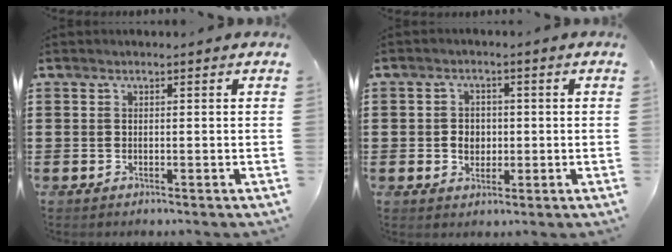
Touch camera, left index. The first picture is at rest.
{"total": 2.8, "force": [-0.4, 2.4, 1.4], "torque": [-0.027, 0.002, -0.013]}